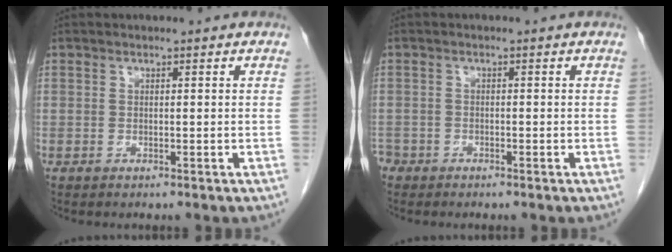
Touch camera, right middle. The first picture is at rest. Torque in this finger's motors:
{"motor_torque": [0.55, -0.59, 0.31, 0.00]}